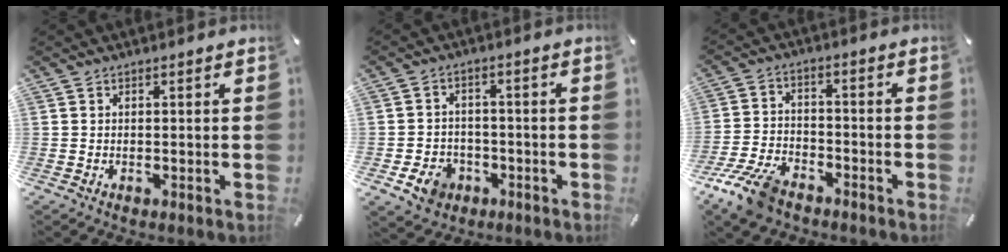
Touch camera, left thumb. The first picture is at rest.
{"total": 7.3, "force": [-3.3, 5.9, 2.8], "torque": [-0.055, 0.020, -0.059]}
{"total": 10.2, "force": [-7.4, 5.0, 5.1], "torque": [-0.106, 0.037, -0.140]}